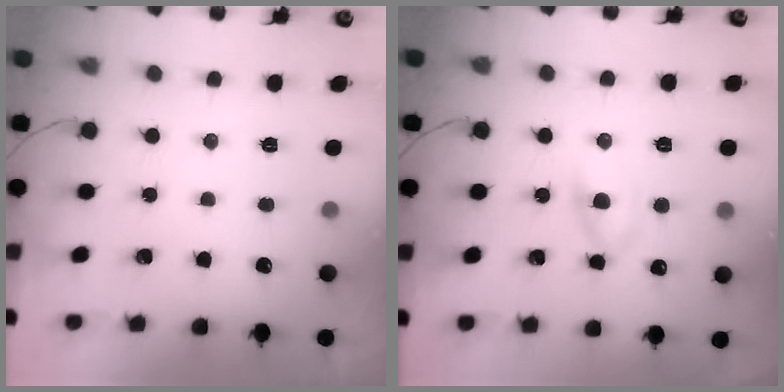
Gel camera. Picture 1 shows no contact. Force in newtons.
{"total": 5.9, "press": 5.8, "slide": 1.3}